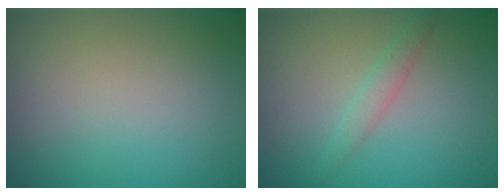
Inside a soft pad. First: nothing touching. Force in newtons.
{"total": 1.5, "press": 1.5, "slide": 0.0}